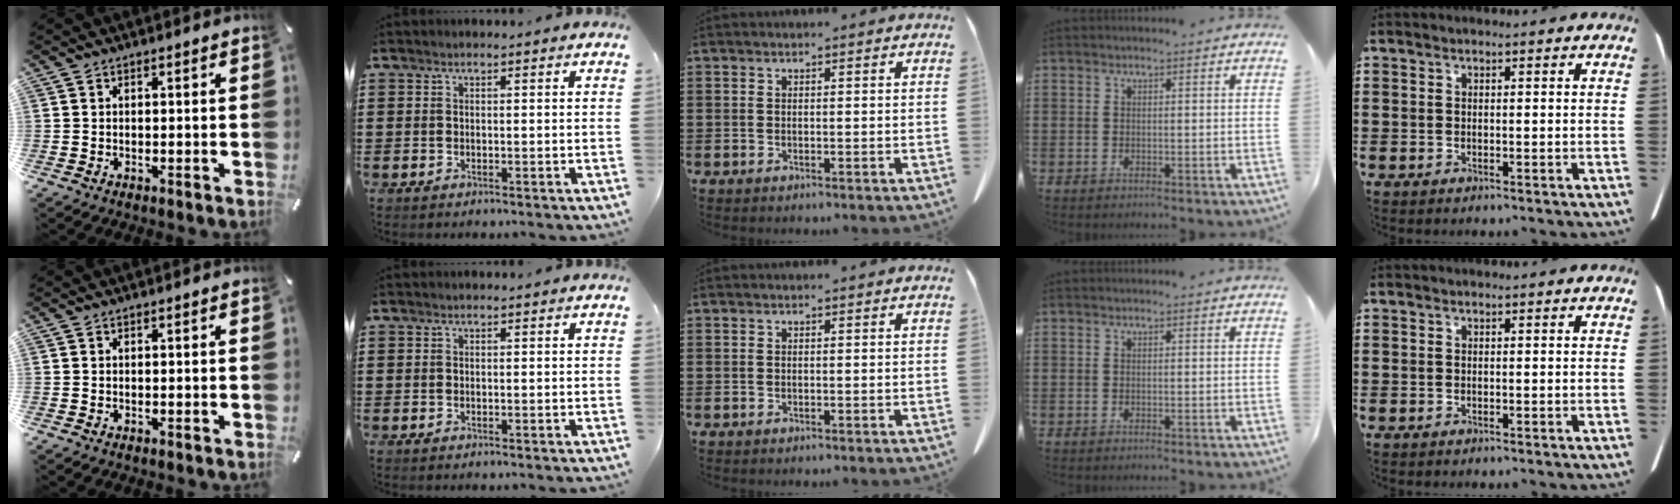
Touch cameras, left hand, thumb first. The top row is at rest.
{}